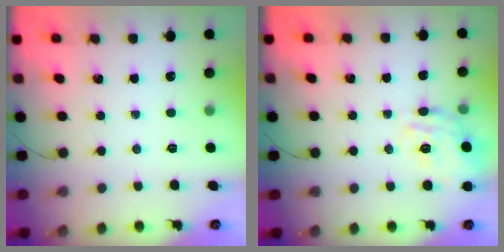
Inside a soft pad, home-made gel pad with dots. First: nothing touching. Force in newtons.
{"total": 13.7, "press": 13.7, "slide": 0.6}